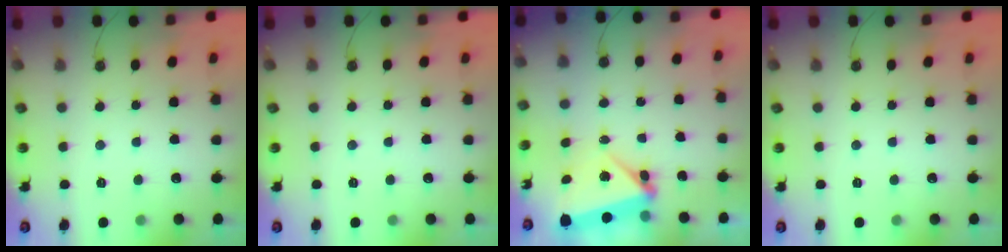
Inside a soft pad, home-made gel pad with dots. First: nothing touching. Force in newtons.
{"total": 0.0}
{"total": 6.4, "press": 6.1, "slide": 1.8}
{"total": 0.0}